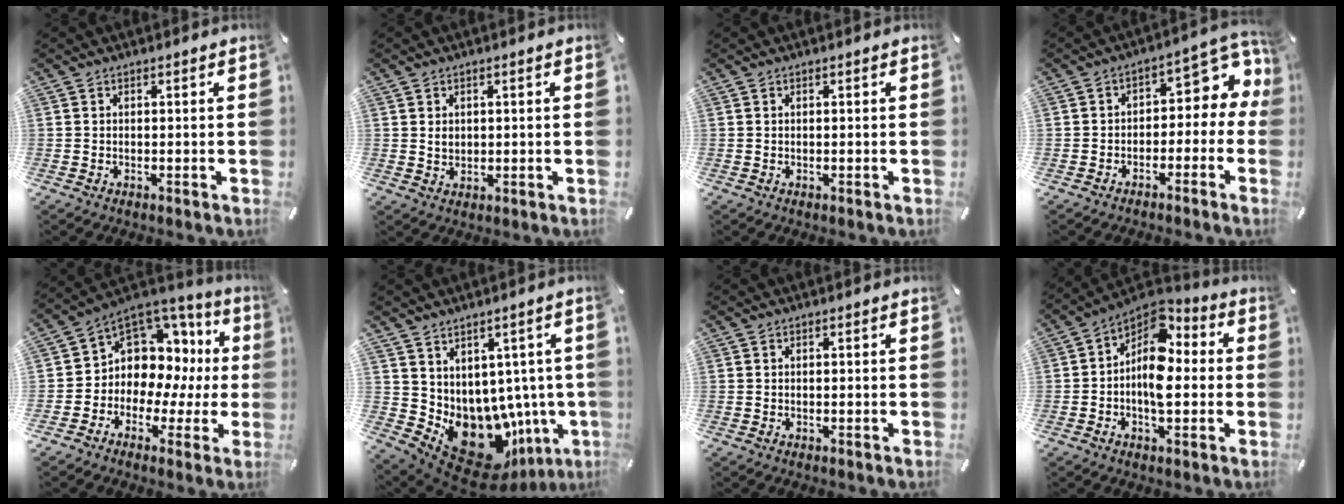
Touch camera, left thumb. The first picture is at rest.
{"total": 1.9, "force": [0.7, 1.6, 0.7], "torque": [-0.010, -0.001, 0.012]}
{"total": 0.0}
{"total": 8.1, "force": [1.0, 5.5, 5.9], "torque": [-0.067, -0.008, 0.014]}
{"total": 8.3, "force": [2.5, 7.2, 3.1], "torque": [-0.055, -0.049, 0.044]}
{"total": 12.2, "force": [-2.9, 9.4, 7.2], "torque": [-0.101, -0.035, -0.015]}
{"total": 0.0}
{"total": 10.8, "force": [-0.5, 6.9, 8.2], "torque": [-0.152, -0.020, -0.015]}